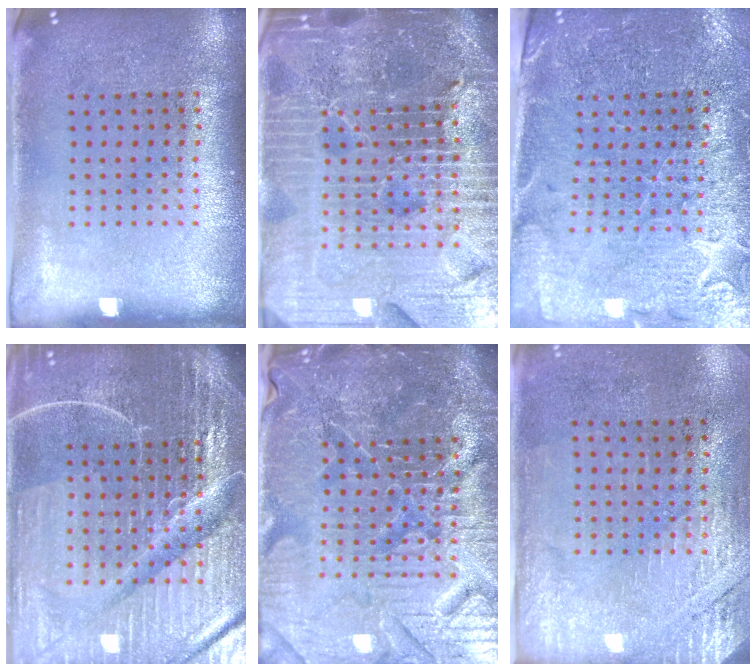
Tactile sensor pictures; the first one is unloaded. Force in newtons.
{"total": 7.1, "press": 6.2, "slide": 3.6}
{"total": 3.3, "press": 3.2, "slide": 1.0}
{"total": 7.1, "press": 6.2, "slide": 3.5}
{"total": 6.4, "press": 5.9, "slide": 2.6}
{"total": 2.7, "press": 2.4, "slide": 1.2}